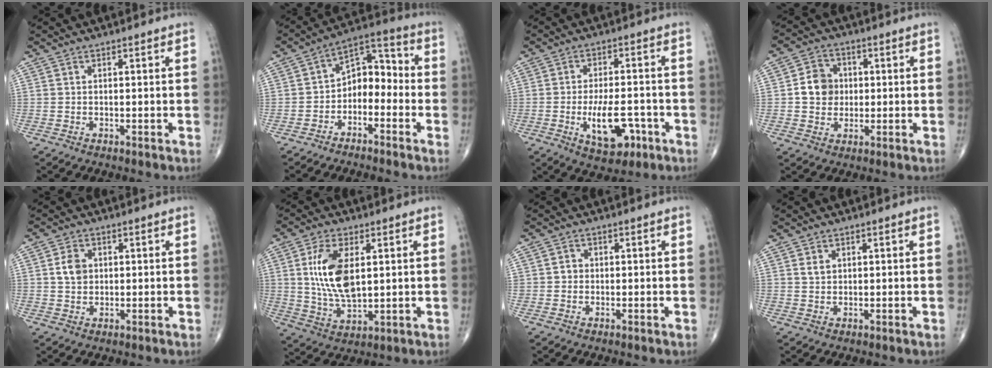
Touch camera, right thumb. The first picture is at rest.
{"total": 9.0, "force": [-2.6, 6.0, 6.1], "torque": [-0.062, 0.053, -0.059]}
{"total": 9.9, "force": [-3.4, 4.9, 8.0], "torque": [-0.118, 0.013, -0.044]}
{"total": 7.0, "force": [0.4, 6.1, 3.4], "torque": [-0.032, 0.007, -0.001]}
{"total": 4.1, "force": [0.8, 3.1, 2.5], "torque": [-0.039, -0.001, 0.013]}
{"total": 12.4, "force": [2.5, 6.3, 10.4], "torque": [-0.198, -0.016, 0.054]}
{"total": 1.9, "force": [0.0, 1.9, 0.6], "torque": [0.002, 0.005, -0.002]}
{"total": 1.8, "force": [0.8, 1.3, 1.0], "torque": [-0.016, -0.002, 0.018]}